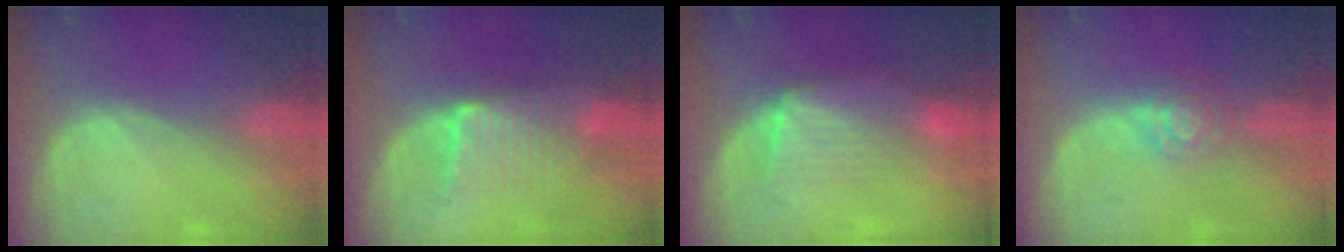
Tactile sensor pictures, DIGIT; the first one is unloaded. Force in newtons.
{"total": 6.5, "press": 5.6, "slide": 3.2}
{"total": 7.0, "press": 6.6, "slide": 2.3}
{"total": 4.0, "press": 3.6, "slide": 1.7}